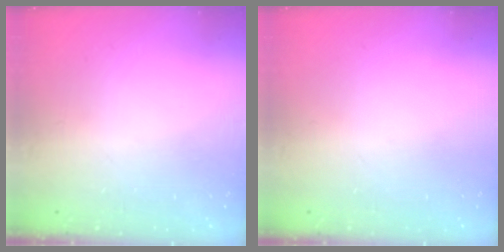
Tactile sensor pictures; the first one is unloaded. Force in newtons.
{"total": 0.0}